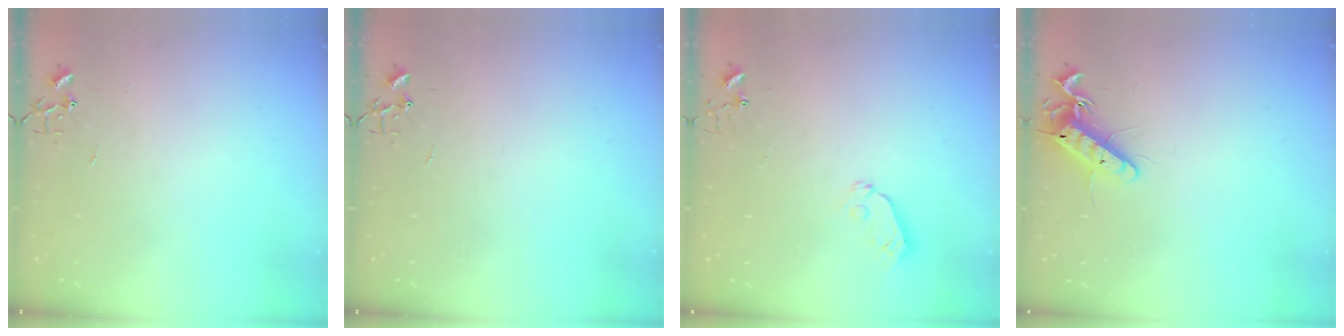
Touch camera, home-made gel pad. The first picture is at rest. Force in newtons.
{"total": 0.0}
{"total": 4.1, "press": 4.1, "slide": 0.1}
{"total": 12.8, "press": 12.8, "slide": 0.6}